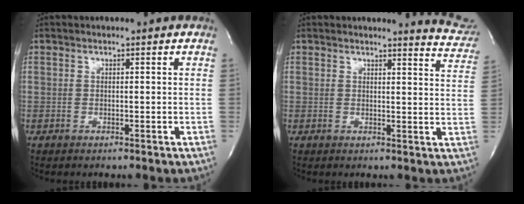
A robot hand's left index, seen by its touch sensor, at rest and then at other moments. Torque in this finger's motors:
{"motor_torque": [0.32, -0.51, 0.08, -0.02]}